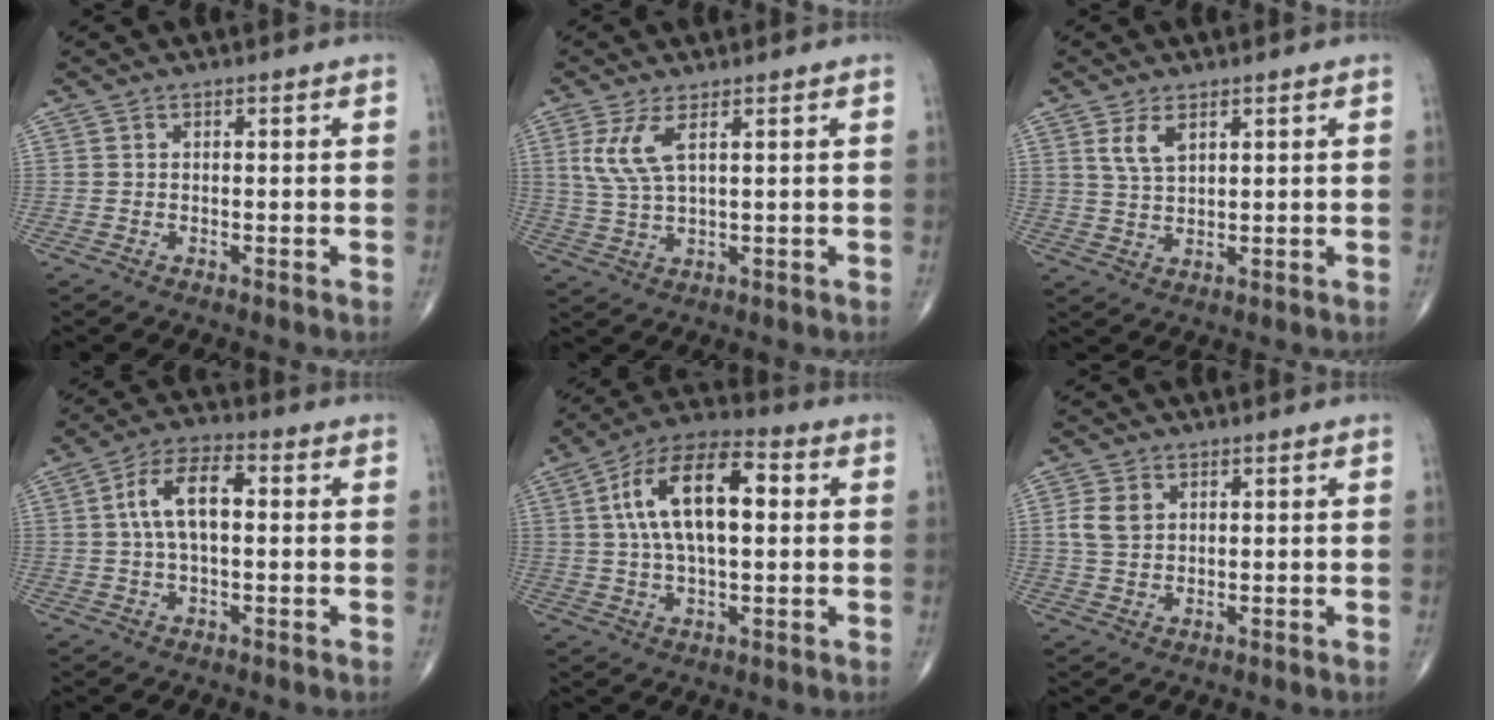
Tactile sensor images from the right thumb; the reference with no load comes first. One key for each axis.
{"total": 6.0, "fx": 2.4, "fy": 1.9, "fz": 5.2, "tx": -0.126, "ty": -0.009, "tz": 0.057}
{"total": 4.2, "fx": 2.2, "fy": 2.1, "fz": 2.9, "tx": -0.054, "ty": -0.010, "tz": 0.048}
{"total": 9.3, "fx": 1.0, "fy": 4.5, "fz": 8.0, "tx": -0.150, "ty": 0.024, "tz": 0.012}
{"total": 16.1, "fx": 2.7, "fy": 7.6, "fz": 14.0, "tx": -0.246, "ty": 0.026, "tz": 0.042}
{"total": 4.2, "fx": 1.2, "fy": 3.1, "fz": 2.6, "tx": -0.048, "ty": 0.001, "tz": 0.026}